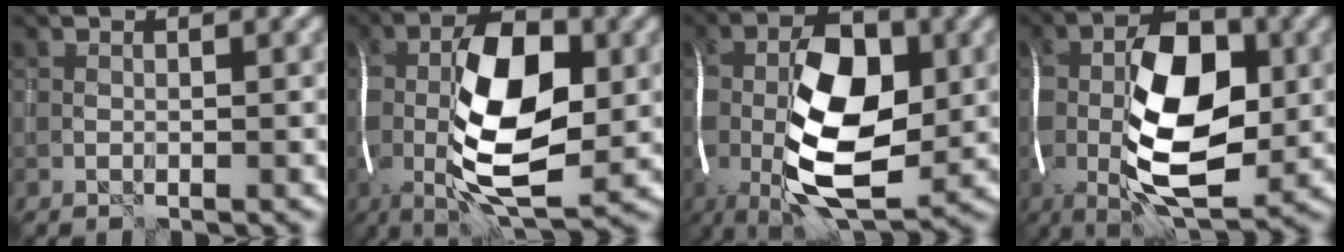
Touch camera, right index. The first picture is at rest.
{"total": 13.0, "force": [-0.6, 5.8, 11.6], "torque": [-0.198, 0.010, -0.018]}
{"total": 13.5, "force": [-1.3, 6.6, 11.7], "torque": [-0.199, 0.007, -0.031]}
{"total": 12.7, "force": [-0.7, 6.2, 11.1], "torque": [-0.181, 0.009, -0.021]}